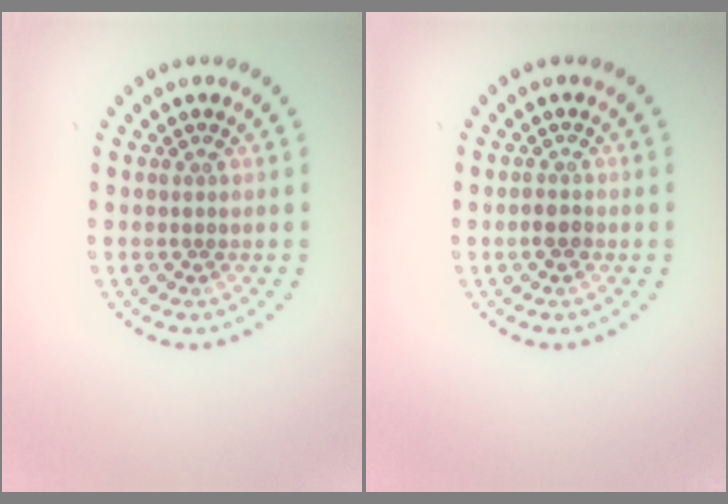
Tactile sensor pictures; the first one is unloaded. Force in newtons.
{"total": 1.2, "press": 1.1, "slide": 0.4}